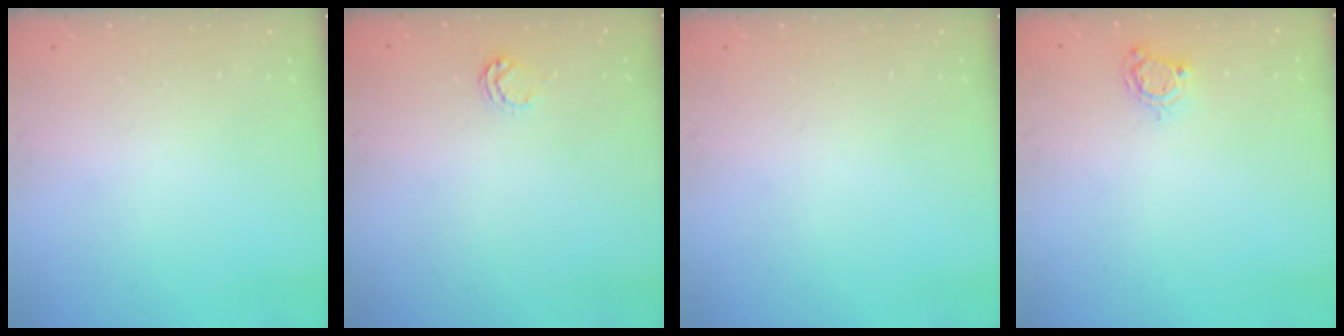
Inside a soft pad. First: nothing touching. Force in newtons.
{"total": 4.3, "press": 4.2, "slide": 0.6}
{"total": 0.0}
{"total": 5.0, "press": 5.0, "slide": 0.3}